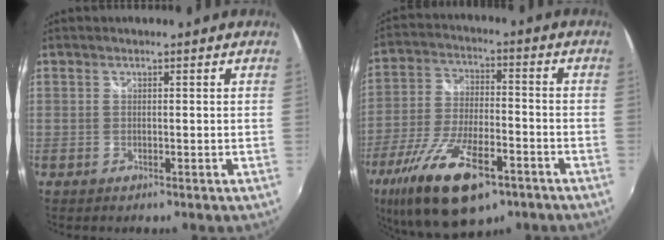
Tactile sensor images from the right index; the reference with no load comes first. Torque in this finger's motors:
{"motor_torque": [1.76, -0.38, 0.90, 0.11]}